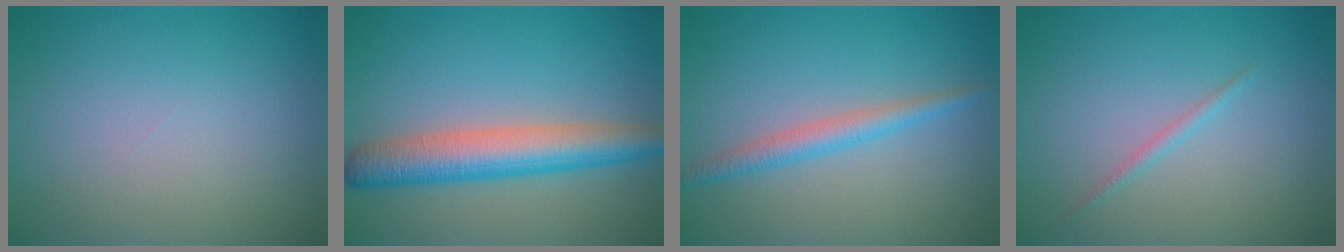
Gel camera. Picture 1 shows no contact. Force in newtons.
{"total": 5.9, "press": 5.9, "slide": 0.1}
{"total": 2.3, "press": 2.3, "slide": 0.1}
{"total": 0.8, "press": 0.8, "slide": 0.0}